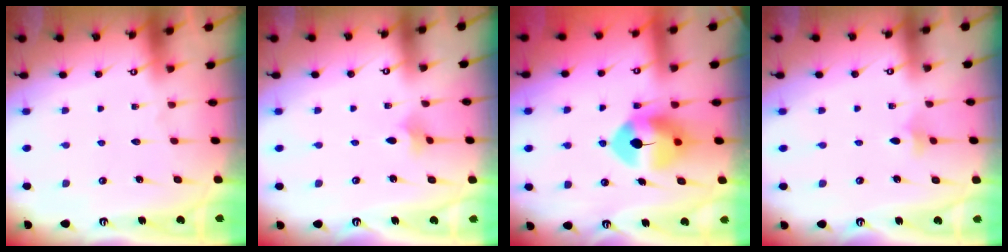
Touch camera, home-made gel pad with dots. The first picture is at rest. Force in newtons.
{"total": 2.1, "press": 2.1, "slide": 0.4}
{"total": 10.1, "press": 10.0, "slide": 1.6}
{"total": 3.1, "press": 3.0, "slide": 0.8}